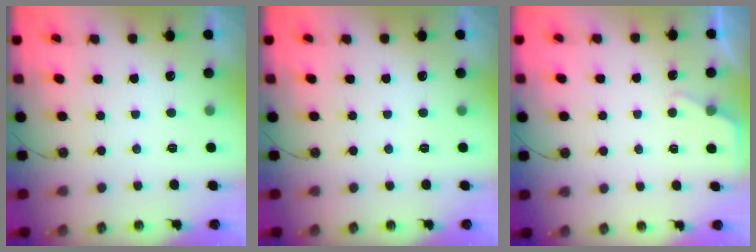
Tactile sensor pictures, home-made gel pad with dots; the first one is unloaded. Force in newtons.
{"total": 0.0}
{"total": 2.3, "press": 2.3, "slide": 0.3}